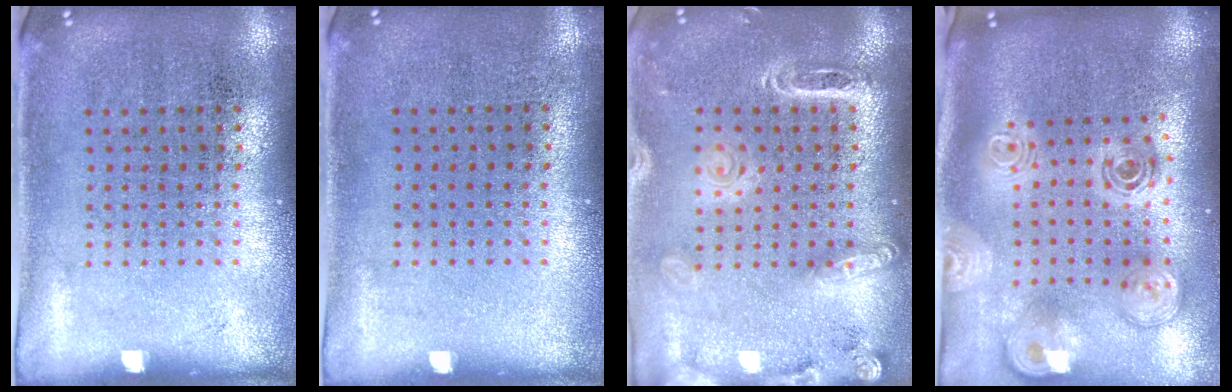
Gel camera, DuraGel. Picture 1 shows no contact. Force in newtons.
{"total": 0.0}
{"total": 2.0, "press": 1.8, "slide": 0.8}
{"total": 3.0, "press": 2.0, "slide": 2.1}